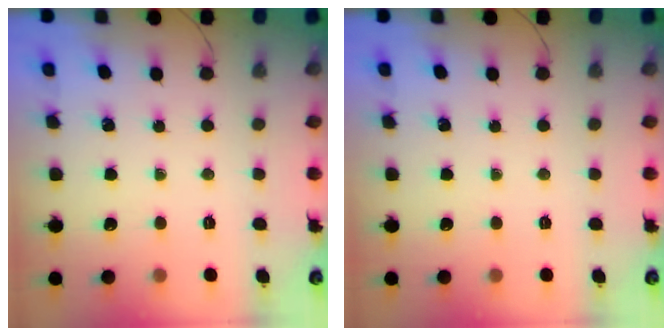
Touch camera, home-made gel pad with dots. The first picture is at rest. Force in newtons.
{"total": 0.0}